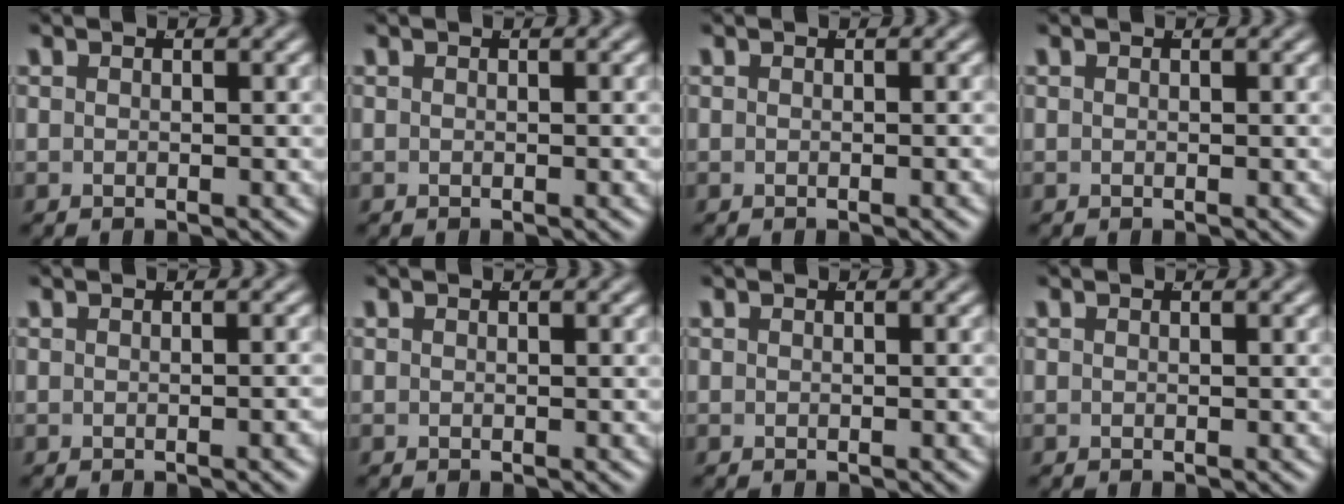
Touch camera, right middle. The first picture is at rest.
{"total": 0.0}
{"total": 0.0}
{"total": 0.0}
{"total": 0.6, "force": [-0.4, -0.3, 0.3], "torque": [-0.005, 0.005, -0.007]}
{"total": 0.0}
{"total": 0.0}
{"total": 0.0}